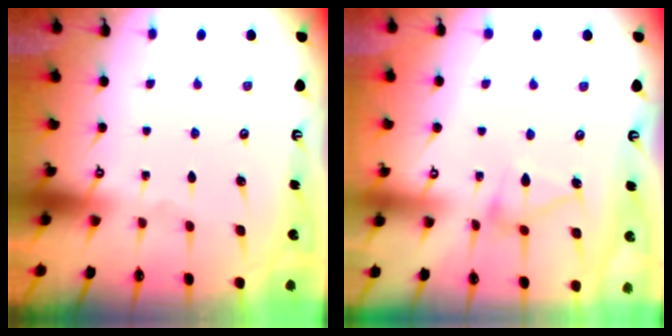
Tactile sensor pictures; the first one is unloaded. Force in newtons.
{"total": 10.1, "press": 10.1, "slide": 0.9}